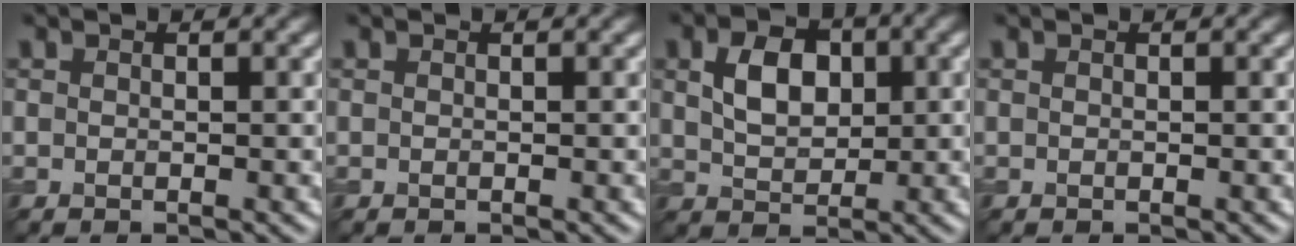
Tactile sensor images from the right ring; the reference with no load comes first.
{"total": 0.0}
{"total": 4.3, "force": [1.0, 2.9, 3.1], "torque": [-0.061, 0.005, 0.017]}
{"total": 0.0}